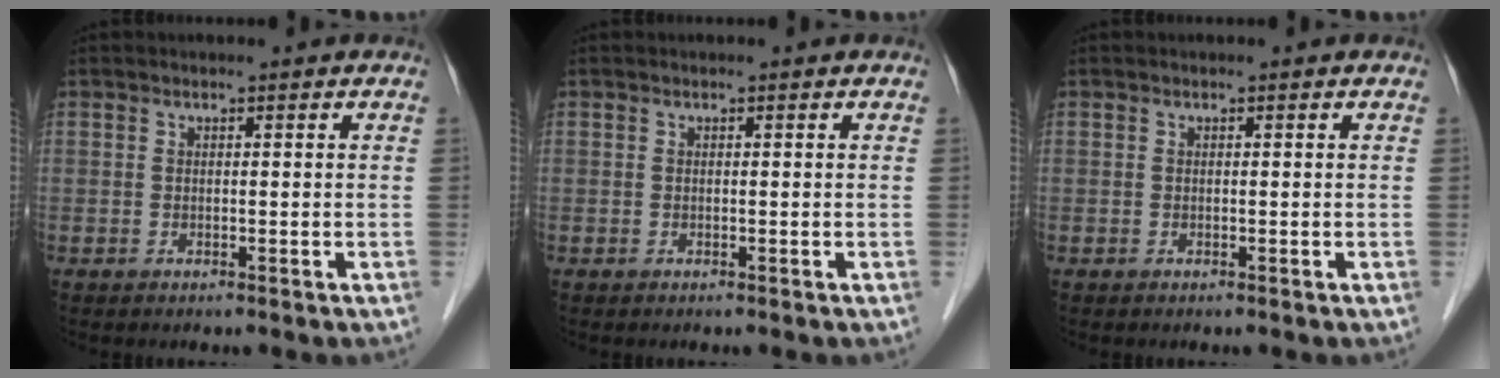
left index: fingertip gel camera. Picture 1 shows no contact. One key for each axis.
{"total": 0.0}
{"total": 0.0}